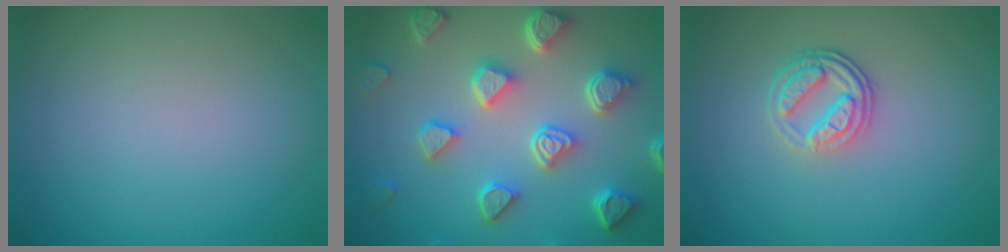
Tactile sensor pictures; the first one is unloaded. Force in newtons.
{"total": 7.0, "press": 5.5, "slide": 4.4}
{"total": 3.7, "press": 2.8, "slide": 2.4}